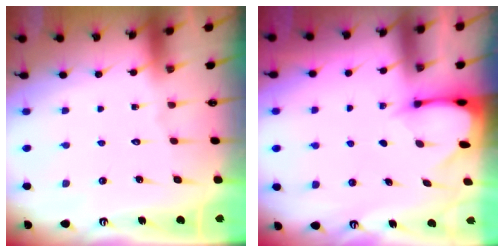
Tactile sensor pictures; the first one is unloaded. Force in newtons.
{"total": 2.3, "press": 2.3, "slide": 0.3}